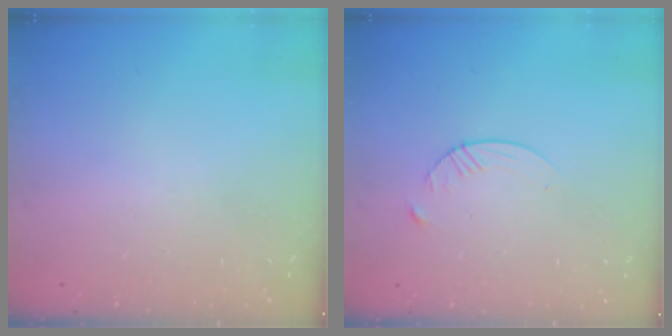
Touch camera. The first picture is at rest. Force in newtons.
{"total": 3.1, "press": 3.1, "slide": 0.4}